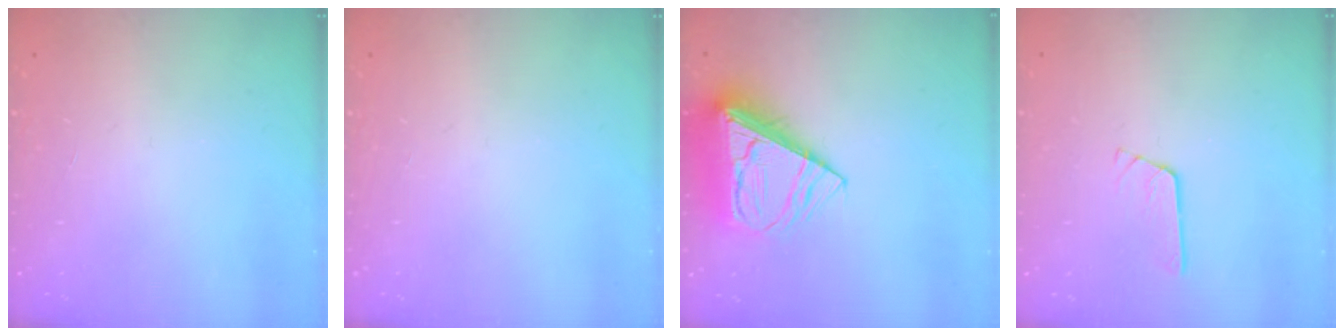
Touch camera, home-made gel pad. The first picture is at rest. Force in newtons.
{"total": 0.0}
{"total": 14.8, "press": 14.7, "slide": 1.7}
{"total": 3.1, "press": 3.1, "slide": 0.3}